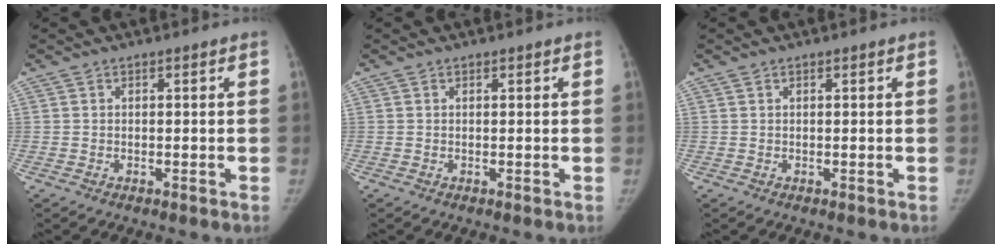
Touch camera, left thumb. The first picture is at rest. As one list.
[{"total": 0.0}, {"total": 0.0}]